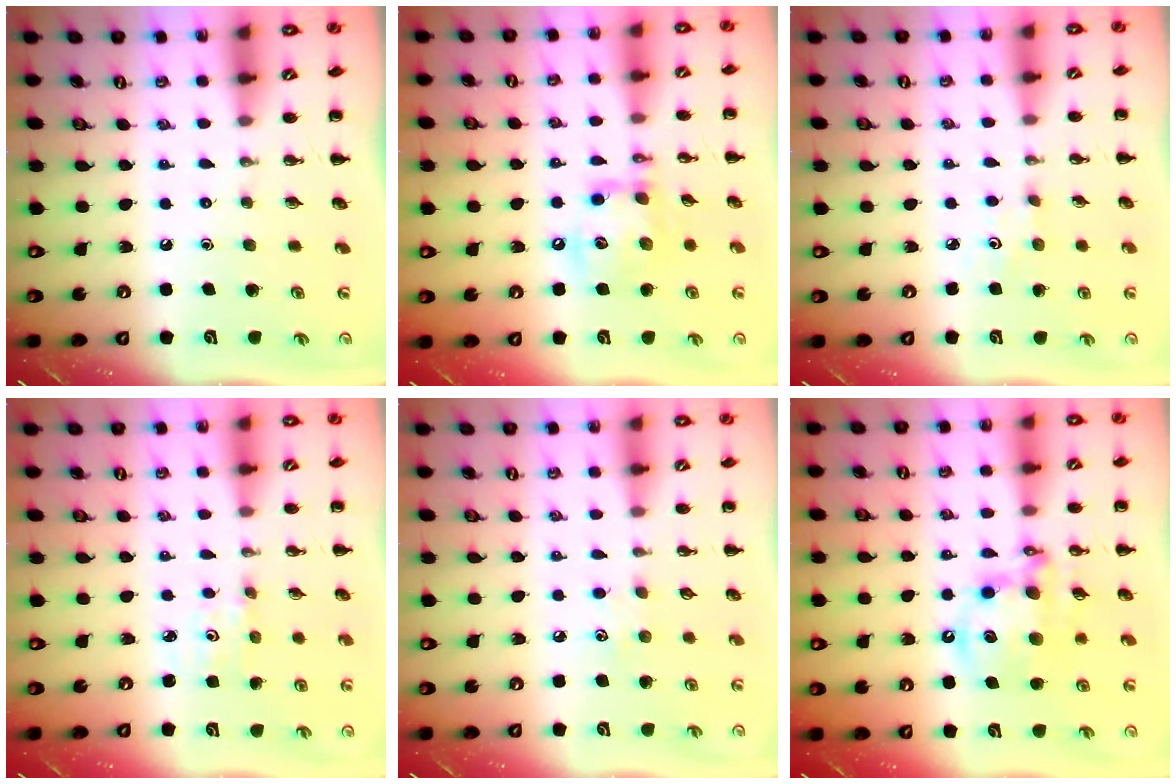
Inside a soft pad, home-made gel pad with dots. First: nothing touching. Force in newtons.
{"total": 13.6, "press": 13.5, "slide": 1.2}
{"total": 1.5, "press": 1.4, "slide": 0.5}
{"total": 1.2, "press": 1.1, "slide": 0.4}
{"total": 4.3, "press": 4.2, "slide": 1.1}
{"total": 12.9, "press": 12.6, "slide": 2.9}